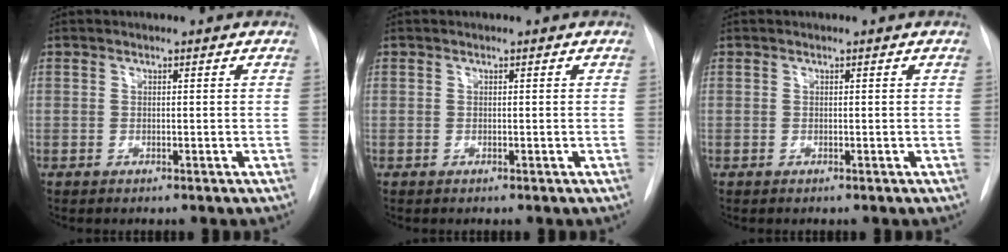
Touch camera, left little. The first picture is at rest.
{"total": 0.0}
{"total": 0.0}